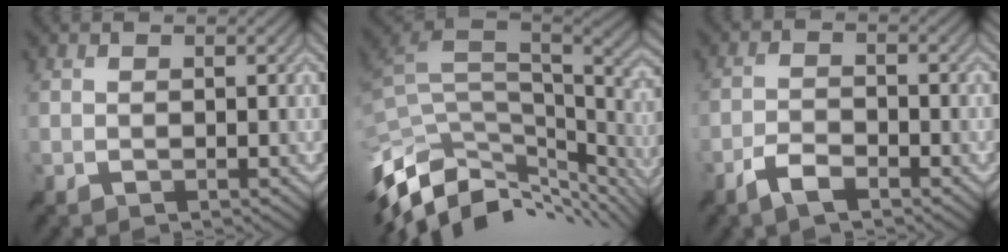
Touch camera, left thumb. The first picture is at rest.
{"total": 12.8, "force": [-4.1, 7.1, 9.9], "torque": [-0.237, -0.011, -0.059]}
{"total": 3.5, "force": [-2.5, 1.0, 2.2], "torque": [-0.049, 0.001, -0.057]}